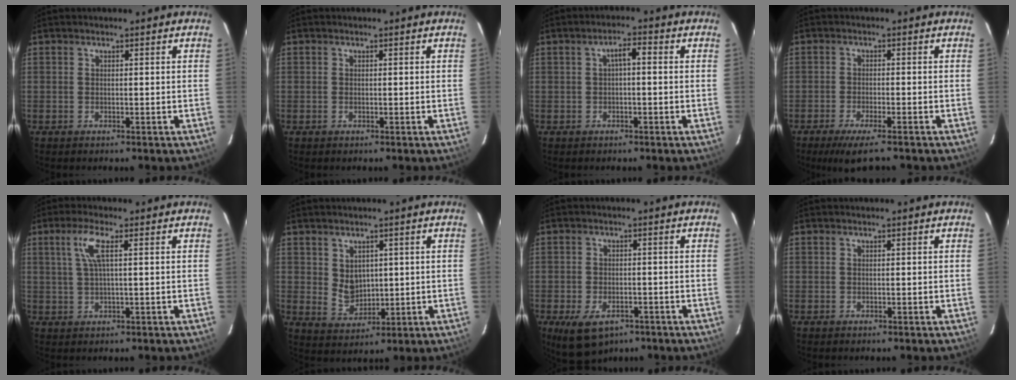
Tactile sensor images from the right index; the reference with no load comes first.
{"total": 0.0}
{"total": 2.6, "force": [0.0, 0.9, 2.5], "torque": [-0.046, 0.012, 0.002]}
{"total": 6.0, "force": [-4.6, 0.7, 3.8], "torque": [-0.085, -0.019, -0.080]}
{"total": 4.6, "force": [1.4, 0.4, 4.4], "torque": [-0.091, 0.004, 0.031]}
{"total": 5.2, "force": [1.4, 4.2, 2.6], "torque": [-0.044, -0.001, 0.039]}
{"total": 8.6, "force": [-5.1, 4.8, 5.1], "torque": [-0.104, -0.022, -0.077]}
{"total": 0.0}